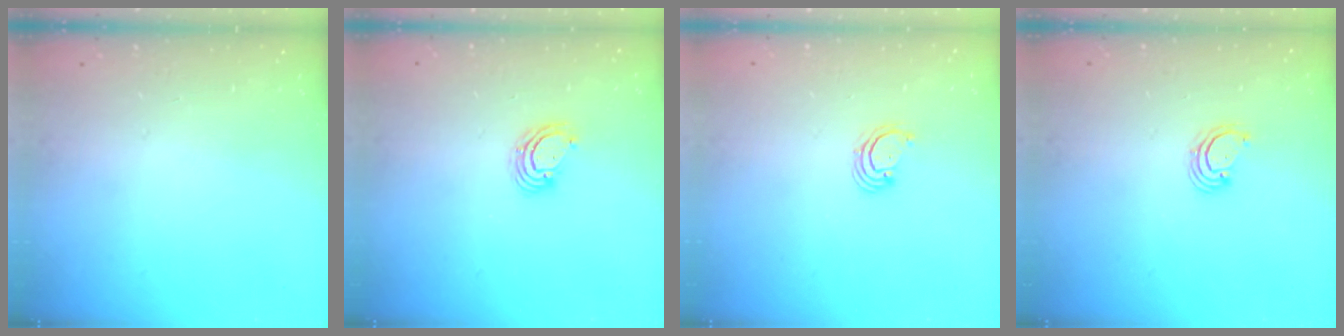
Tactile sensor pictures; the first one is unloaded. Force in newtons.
{"total": 4.4, "press": 4.4, "slide": 0.4}
{"total": 2.6, "press": 2.6, "slide": 0.3}
{"total": 2.8, "press": 2.8, "slide": 0.3}